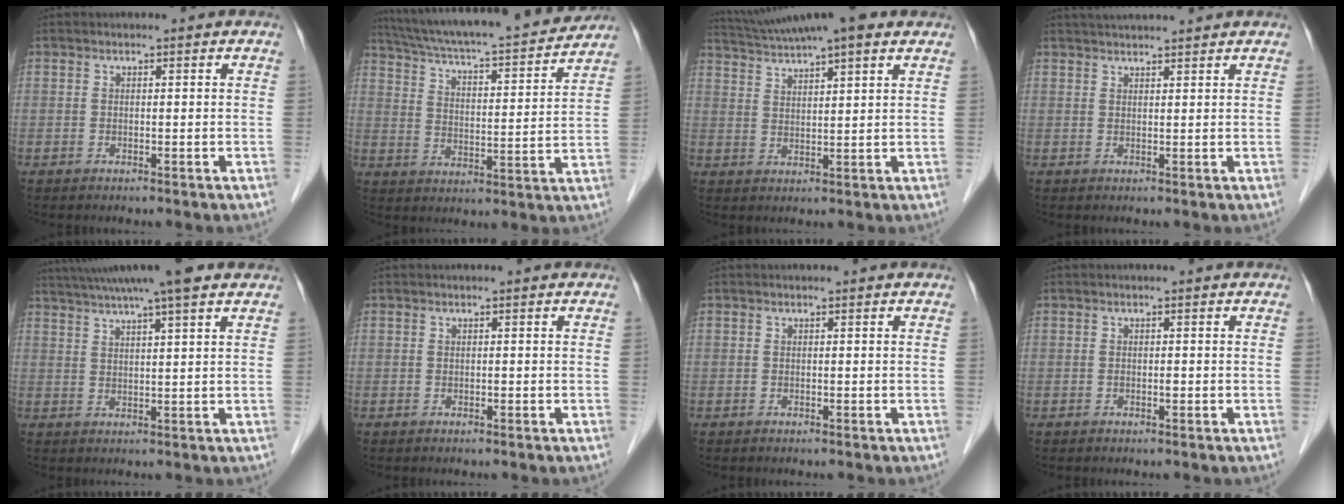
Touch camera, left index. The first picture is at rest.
{"total": 21.4, "force": [19.4, 1.2, 8.8], "torque": [-0.153, -0.007, 0.282]}
{"total": 12.4, "force": [10.3, 1.1, 6.8], "torque": [-0.124, 0.033, 0.156]}
{"total": 6.2, "force": [5.7, -0.2, 2.4], "torque": [-0.037, 0.033, 0.081]}
{"total": 12.2, "force": [9.8, 0.0, 7.2], "torque": [-0.128, 0.031, 0.140]}
{"total": 0.0}
{"total": 0.0}
{"total": 0.5, "force": [-0.2, 0.2, 0.4], "torque": [-0.009, 0.001, -0.003]}